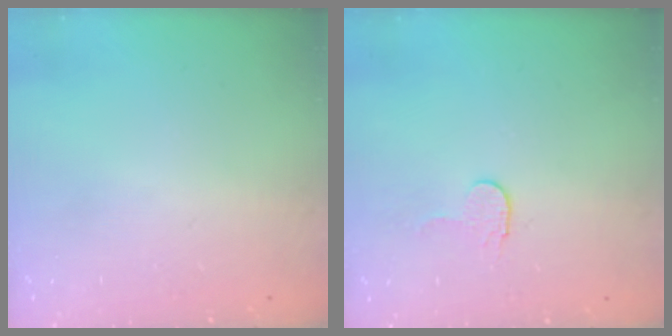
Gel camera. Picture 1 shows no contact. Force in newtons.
{"total": 3.5, "press": 3.5, "slide": 0.2}